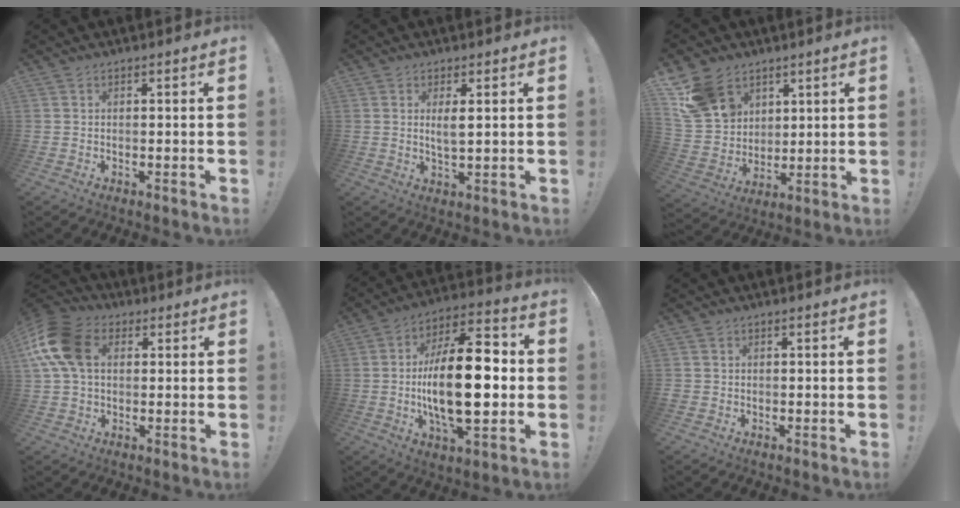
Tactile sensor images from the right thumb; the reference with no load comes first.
{"total": 3.6, "force": [1.2, 0.9, 3.2], "torque": [-0.050, -0.010, 0.018]}
{"total": 15.6, "force": [9.0, 11.1, 6.4], "torque": [-0.131, -0.042, 0.181]}
{"total": 16.2, "force": [3.6, 11.3, 11.1], "torque": [-0.213, 0.005, 0.067]}
{"total": 23.9, "force": [-1.5, 9.8, 21.7], "torque": [-0.374, -0.004, -0.031]}
{"total": 1.2, "force": [-0.2, 1.2, 0.3], "torque": [-0.011, 0.005, -0.003]}